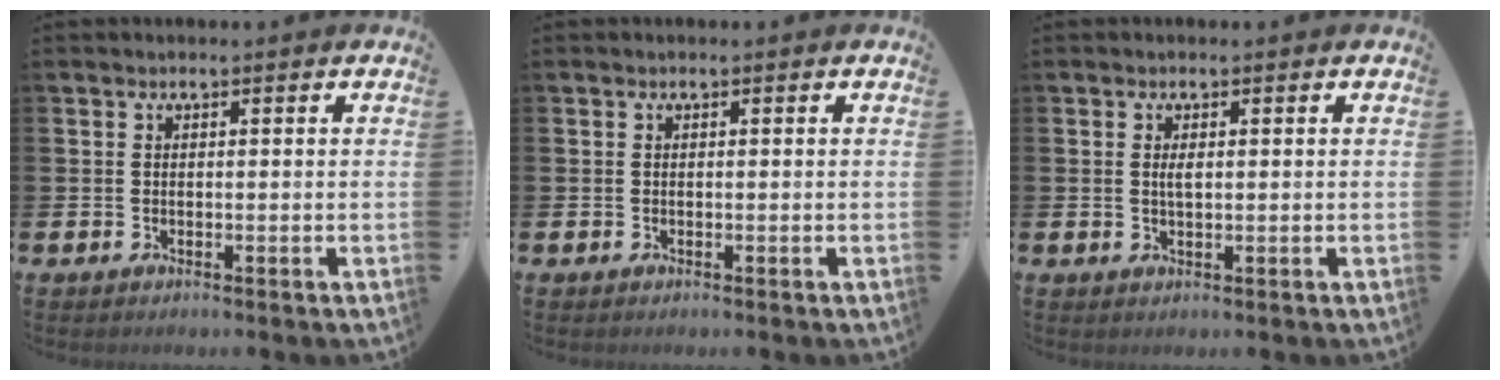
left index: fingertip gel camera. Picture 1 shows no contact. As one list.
[{"total": 0.0}, {"total": 1.3, "force": [0.3, 0.4, 1.2], "torque": [-0.024, 0.003, 0.004]}]